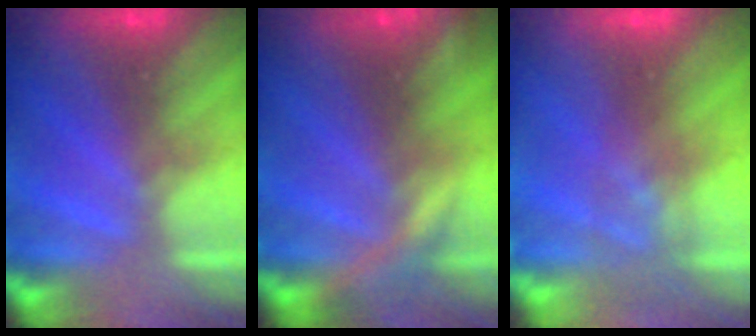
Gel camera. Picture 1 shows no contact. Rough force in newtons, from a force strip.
{"total": 7.8}
{"total": 8.0}